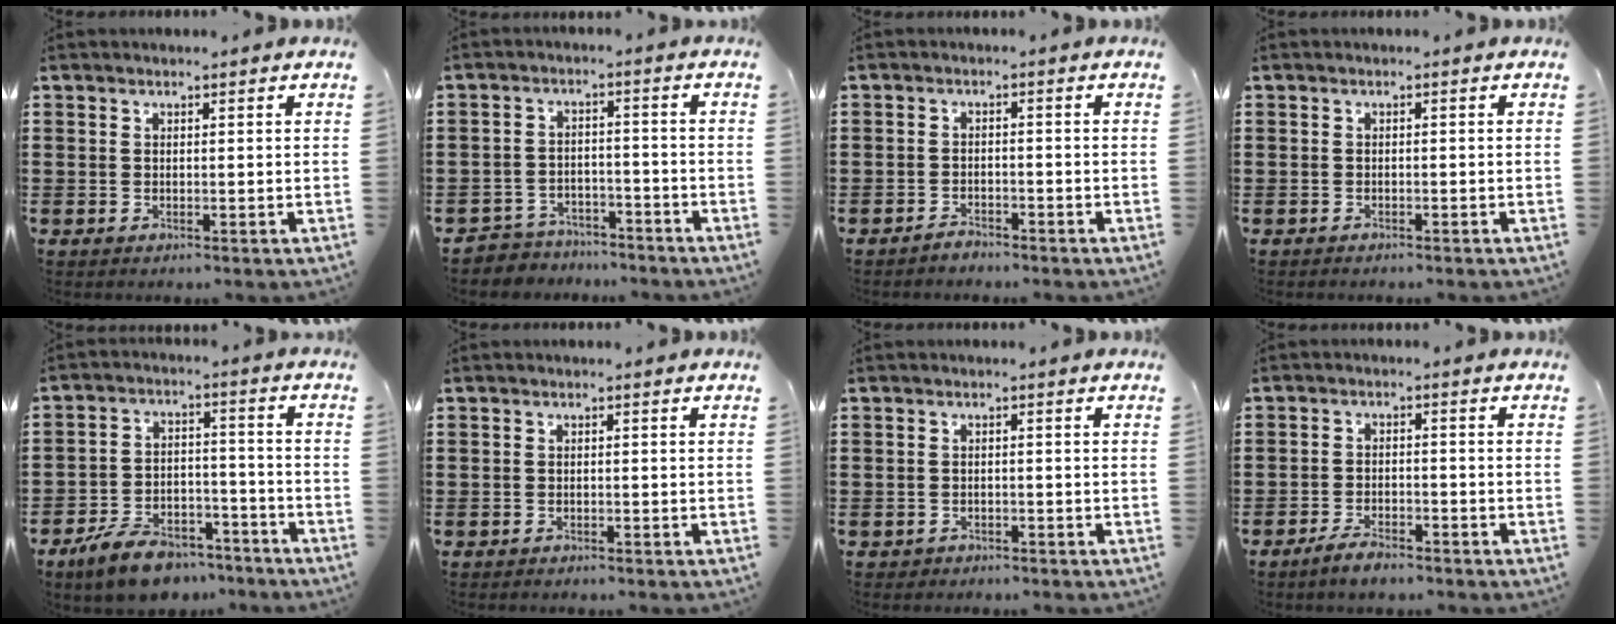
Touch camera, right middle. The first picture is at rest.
{"total": 4.0, "force": [-3.9, 0.9, -0.3], "torque": [-0.004, 0.003, -0.085]}
{"total": 1.8, "force": [-1.7, 0.4, 0.1], "torque": [-0.009, 0.002, -0.037]}
{"total": 0.6, "force": [-0.6, 0.1, 0.0], "torque": [-0.001, 0.001, -0.013]}
{"total": 8.1, "force": [-7.0, 2.9, 2.8], "torque": [-0.056, 0.025, -0.135]}
{"total": 0.7, "force": [-0.7, 0.1, 0.0], "torque": [-0.001, 0.001, -0.015]}
{"total": 1.1, "force": [-1.0, 0.4, -0.1], "torque": [-0.003, 0.002, -0.023]}
{"total": 3.6, "force": [-3.0, 0.6, 1.9], "torque": [-0.039, 0.002, -0.059]}